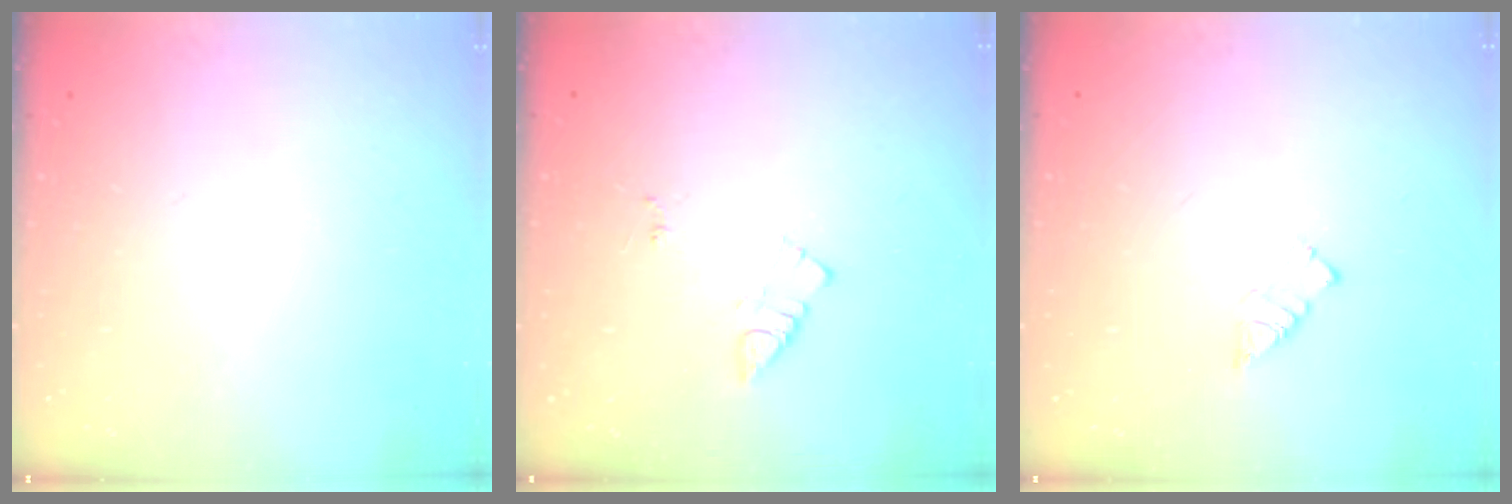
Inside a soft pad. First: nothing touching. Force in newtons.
{"total": 7.2, "press": 7.2, "slide": 0.6}
{"total": 3.6, "press": 3.6, "slide": 0.4}